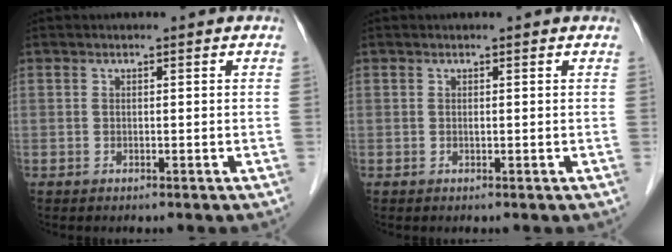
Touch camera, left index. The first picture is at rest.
{"total": 0.0}